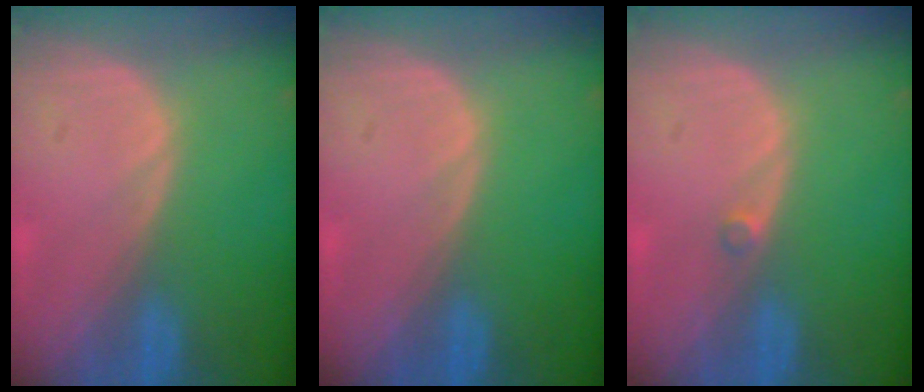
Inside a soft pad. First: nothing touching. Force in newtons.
{"total": 0.0}
{"total": 1.0, "press": 0.8, "slide": 0.5}